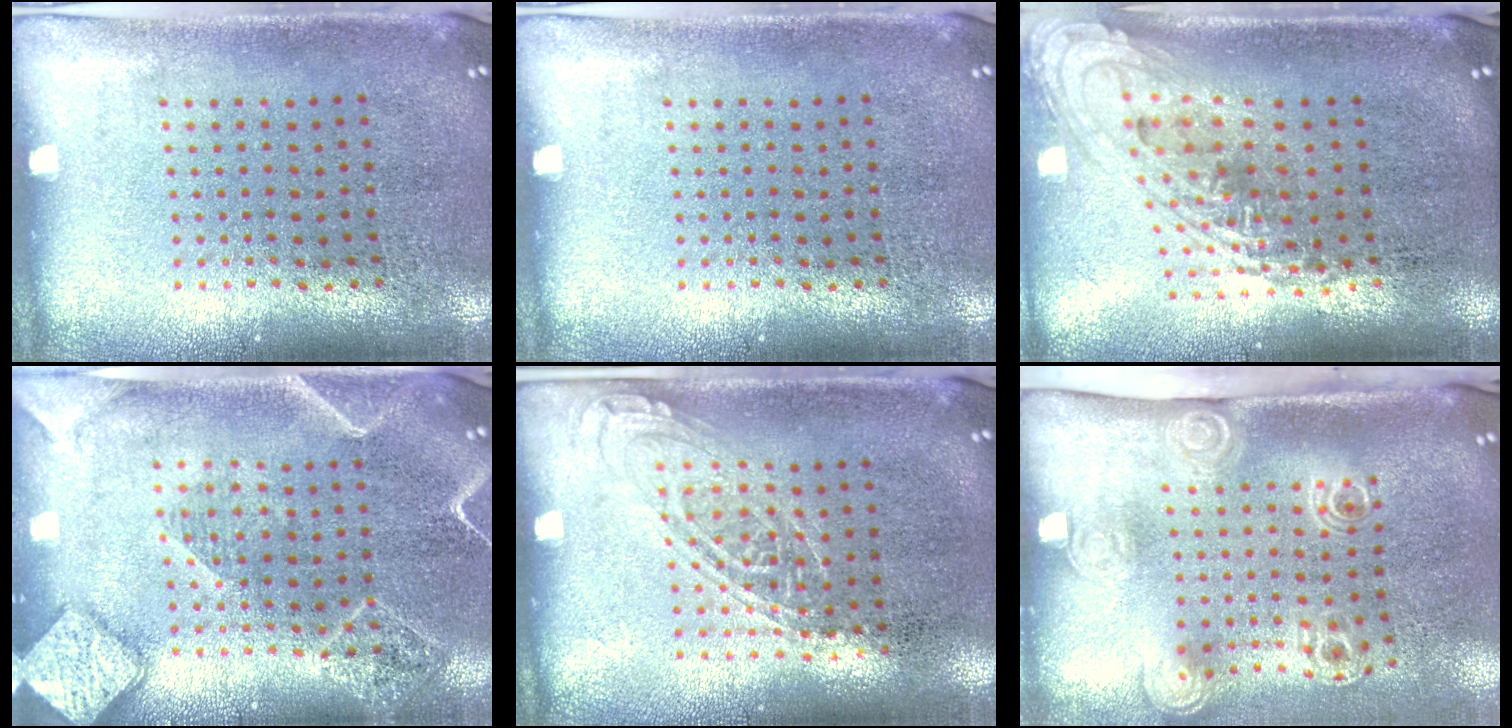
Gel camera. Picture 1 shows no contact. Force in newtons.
{"total": 0.0}
{"total": 1.8, "press": 1.3, "slide": 1.2}
{"total": 2.2, "press": 2.1, "slide": 0.5}
{"total": 1.2, "press": 1.1, "slide": 0.4}
{"total": 2.1, "press": 1.5, "slide": 1.5}